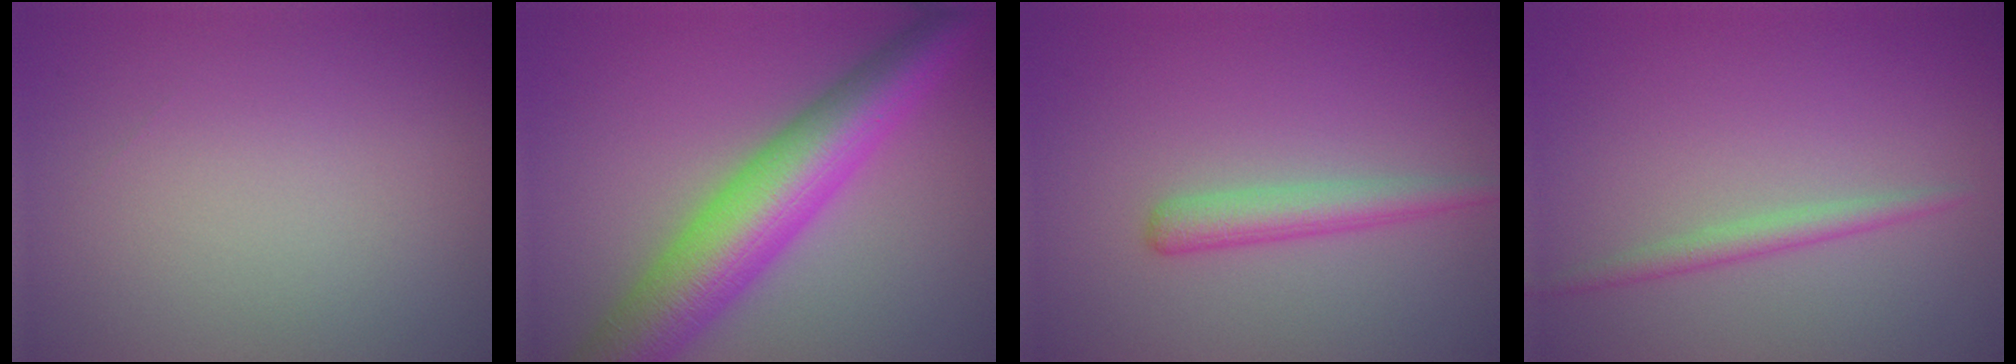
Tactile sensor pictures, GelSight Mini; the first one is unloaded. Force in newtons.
{"total": 9.7, "press": 9.7, "slide": 0.3}
{"total": 2.5, "press": 2.5, "slide": 0.1}
{"total": 1.7, "press": 1.7, "slide": 0.0}